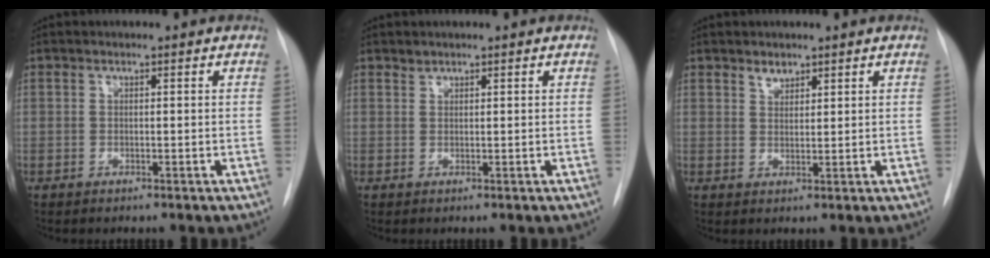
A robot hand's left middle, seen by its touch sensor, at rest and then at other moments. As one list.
[{"total": 0.7, "force": [0.6, 0.2, -0.1], "torque": [0.002, -0.003, 0.010]}, {"total": 1.8, "force": [1.5, 0.9, 0.5], "torque": [-0.006, -0.002, 0.026]}]